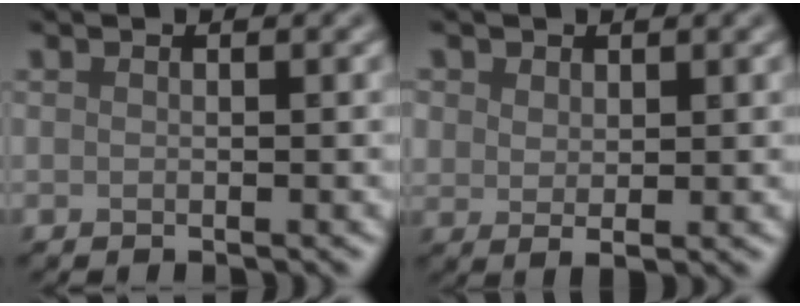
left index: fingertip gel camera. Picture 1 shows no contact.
{"total": 1.8, "force": [1.1, 1.1, 1.0], "torque": [-0.018, -0.004, 0.022]}